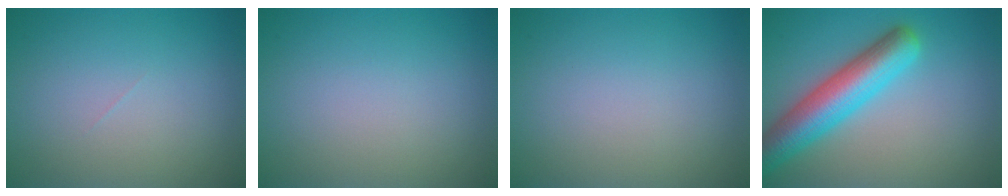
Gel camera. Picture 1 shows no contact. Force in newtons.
{"total": 0.0}
{"total": 0.0}
{"total": 6.9, "press": 6.9, "slide": 0.4}